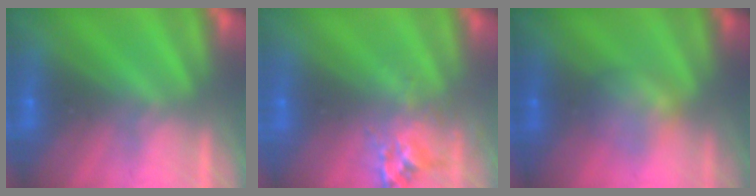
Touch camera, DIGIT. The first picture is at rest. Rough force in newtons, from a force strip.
{"total": 2.5}
{"total": 2.3}